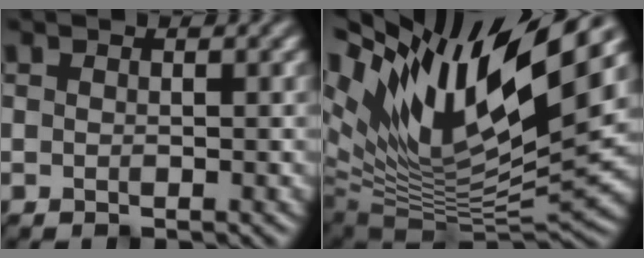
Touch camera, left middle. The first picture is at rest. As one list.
[{"total": 16.5, "force": [8.1, 5.4, 13.2], "torque": [-0.263, 0.023, 0.146]}]